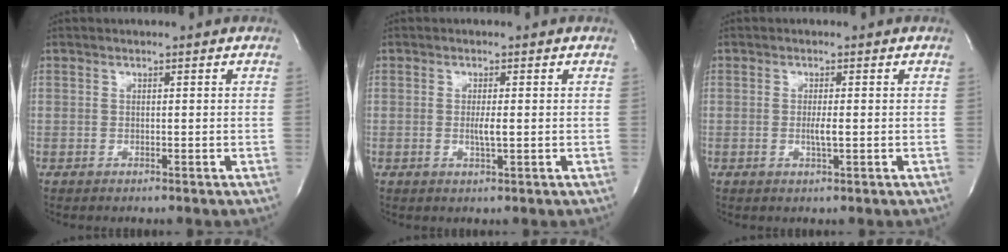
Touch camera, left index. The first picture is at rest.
{"total": 2.0, "force": [-0.2, 0.0, 2.0], "torque": [-0.041, -0.004, -0.003]}
{"total": 1.9, "force": [-0.3, 0.0, 1.8], "torque": [-0.037, -0.004, -0.005]}